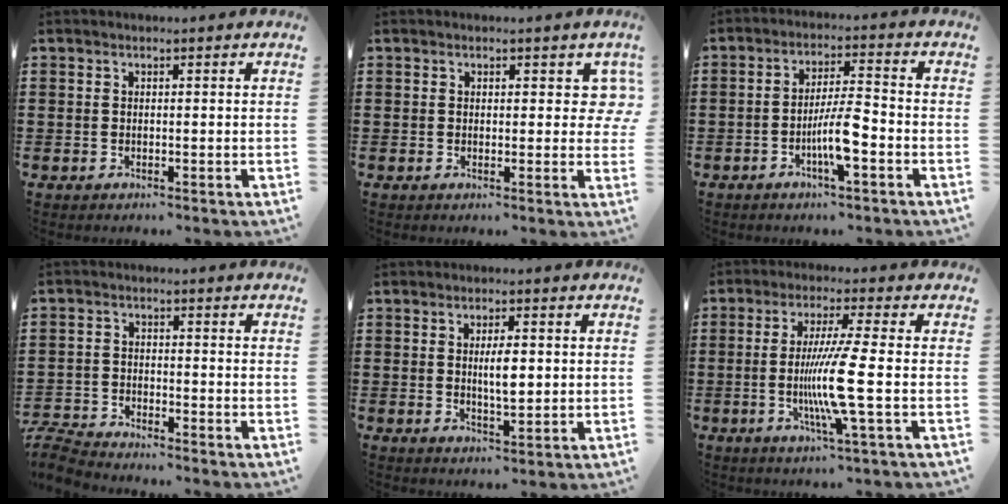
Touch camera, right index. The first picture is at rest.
{"total": 4.0, "force": [1.6, 2.4, 2.7], "torque": [-0.029, -0.001, 0.021]}
{"total": 6.8, "force": [-2.6, 1.1, 6.1], "torque": [-0.122, -0.003, -0.053]}
{"total": 3.7, "force": [-3.7, 0.2, 0.4], "torque": [-0.025, -0.006, -0.080]}
{"total": 4.5, "force": [0.4, 1.3, 4.2], "torque": [-0.071, -0.001, 0.003]}
{"total": 9.4, "force": [-1.7, -0.5, 9.2], "torque": [-0.187, -0.026, -0.040]}